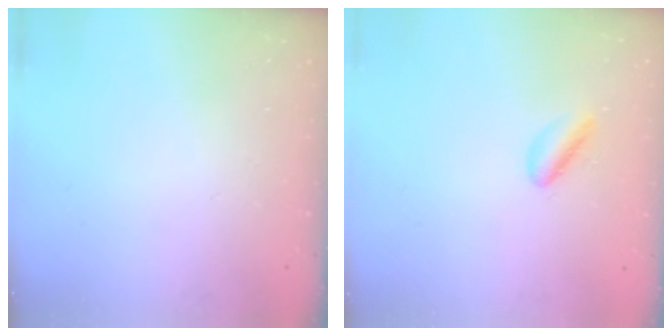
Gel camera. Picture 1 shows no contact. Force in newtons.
{"total": 3.8, "press": 3.5, "slide": 1.4}